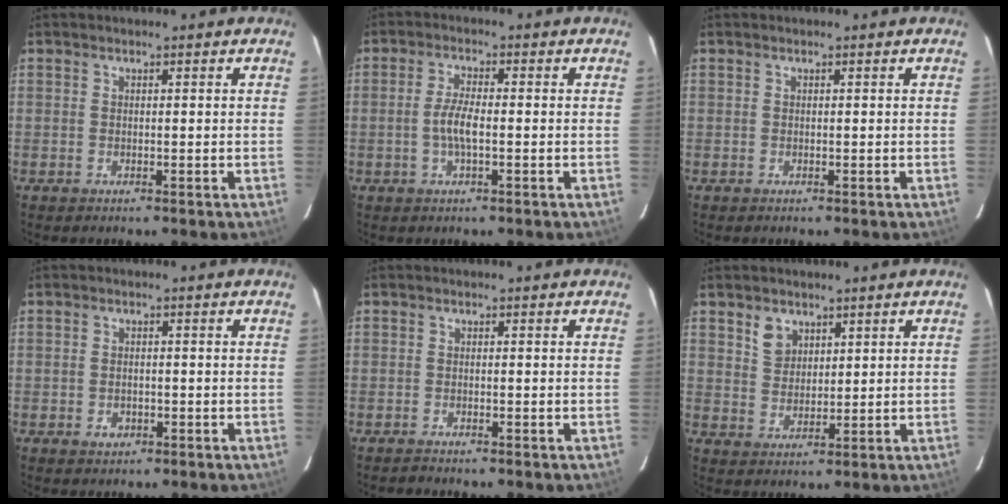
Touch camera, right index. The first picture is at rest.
{"total": 4.3, "force": [-1.0, 1.0, 4.0], "torque": [-0.082, 0.002, -0.019]}
{"total": 0.0}
{"total": 2.2, "force": [-0.9, 1.7, 1.0], "torque": [-0.018, 0.002, -0.010]}
{"total": 1.0, "force": [-1.0, 0.1, 0.2], "torque": [-0.008, -0.002, -0.018]}
{"total": 4.3, "force": [2.5, 3.1, 1.6], "torque": [-0.023, 0.007, 0.051]}